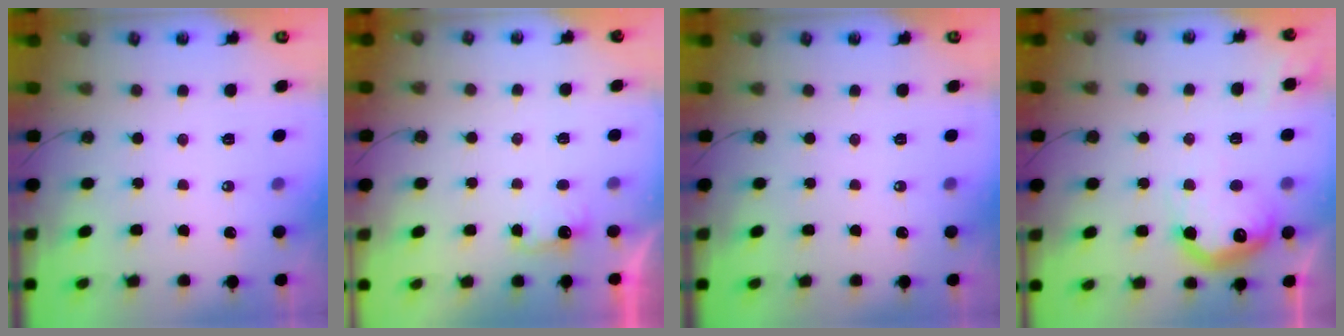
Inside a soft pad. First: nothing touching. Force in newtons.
{"total": 2.4, "press": 2.3, "slide": 0.8}
{"total": 0.0}
{"total": 15.0, "press": 15.0, "slide": 0.4}